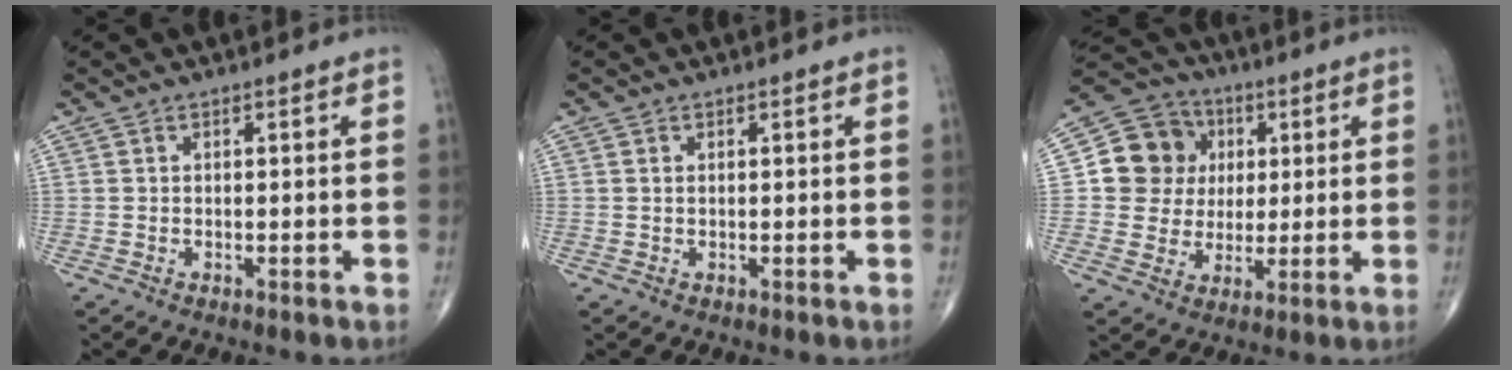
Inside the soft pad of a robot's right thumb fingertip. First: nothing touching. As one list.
[{"total": 0.0}, {"total": 12.4, "force": [2.3, 11.4, 4.2], "torque": [-0.042, 0.009, 0.037]}]